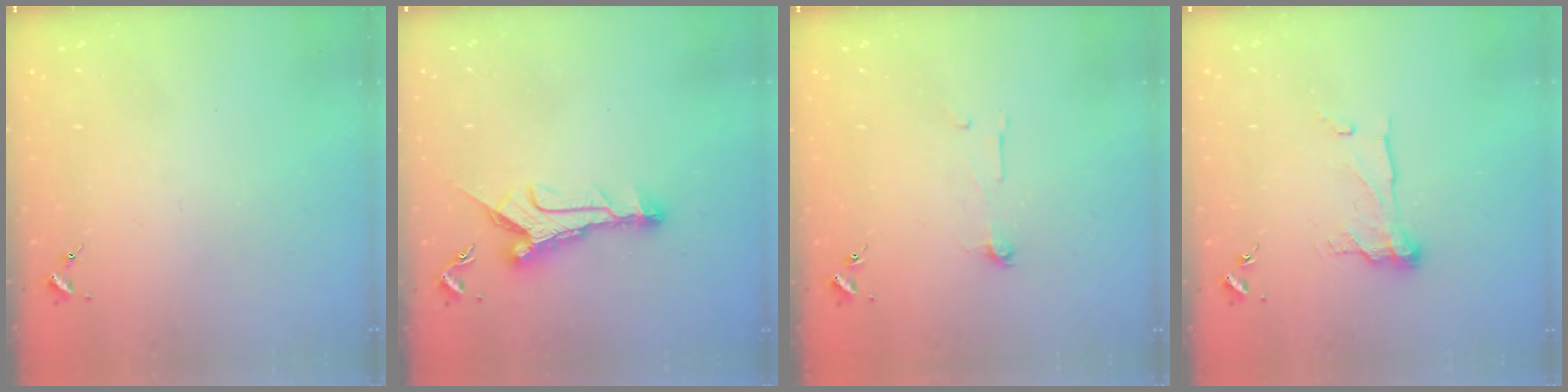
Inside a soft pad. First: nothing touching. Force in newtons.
{"total": 11.0, "press": 10.9, "slide": 0.7}
{"total": 4.9, "press": 4.9, "slide": 0.5}
{"total": 9.8, "press": 9.8, "slide": 0.7}